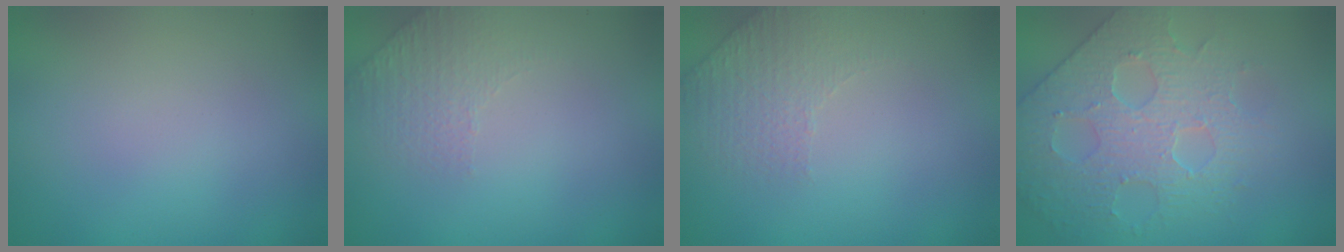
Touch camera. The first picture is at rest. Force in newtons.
{"total": 1.3, "press": 0.8, "slide": 1.1}
{"total": 1.5, "press": 1.0, "slide": 1.1}
{"total": 4.2, "press": 4.2, "slide": 0.3}